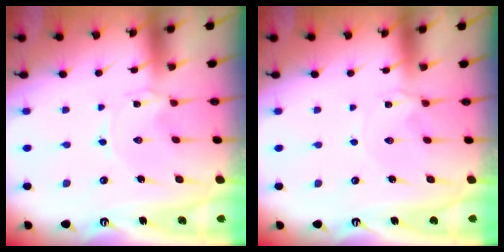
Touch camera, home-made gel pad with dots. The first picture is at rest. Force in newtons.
{"total": 1.9, "press": 1.8, "slide": 0.4}